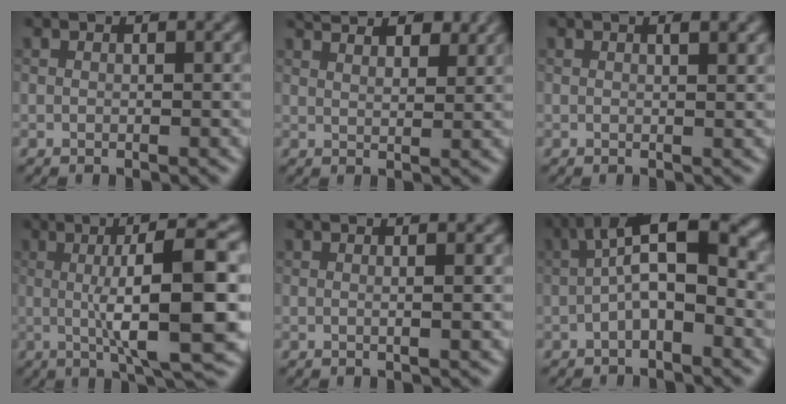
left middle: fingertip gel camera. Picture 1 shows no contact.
{"total": 5.5, "force": [4.5, 1.8, 2.7], "torque": [-0.037, 0.029, 0.047]}
{"total": 1.7, "force": [0.9, 0.7, 1.3], "torque": [-0.004, 0.011, 0.004]}
{"total": 11.2, "force": [-0.4, 1.9, 11.0], "torque": [-0.152, 0.018, 0.005]}
{"total": 1.3, "force": [-0.1, 0.4, 1.3], "torque": [-0.017, 0.005, -0.008]}
{"total": 6.5, "force": [0.0, 2.2, 6.1], "torque": [-0.116, 0.021, 0.001]}